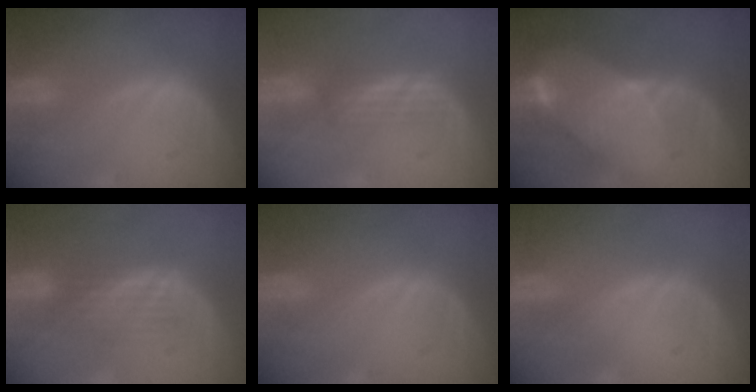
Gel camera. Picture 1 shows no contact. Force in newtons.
{"total": 2.1, "press": 2.1, "slide": 0.2}
{"total": 8.3, "press": 7.6, "slide": 3.4}
{"total": 4.2, "press": 3.4, "slide": 2.5}
{"total": 0.0}
{"total": 0.0}